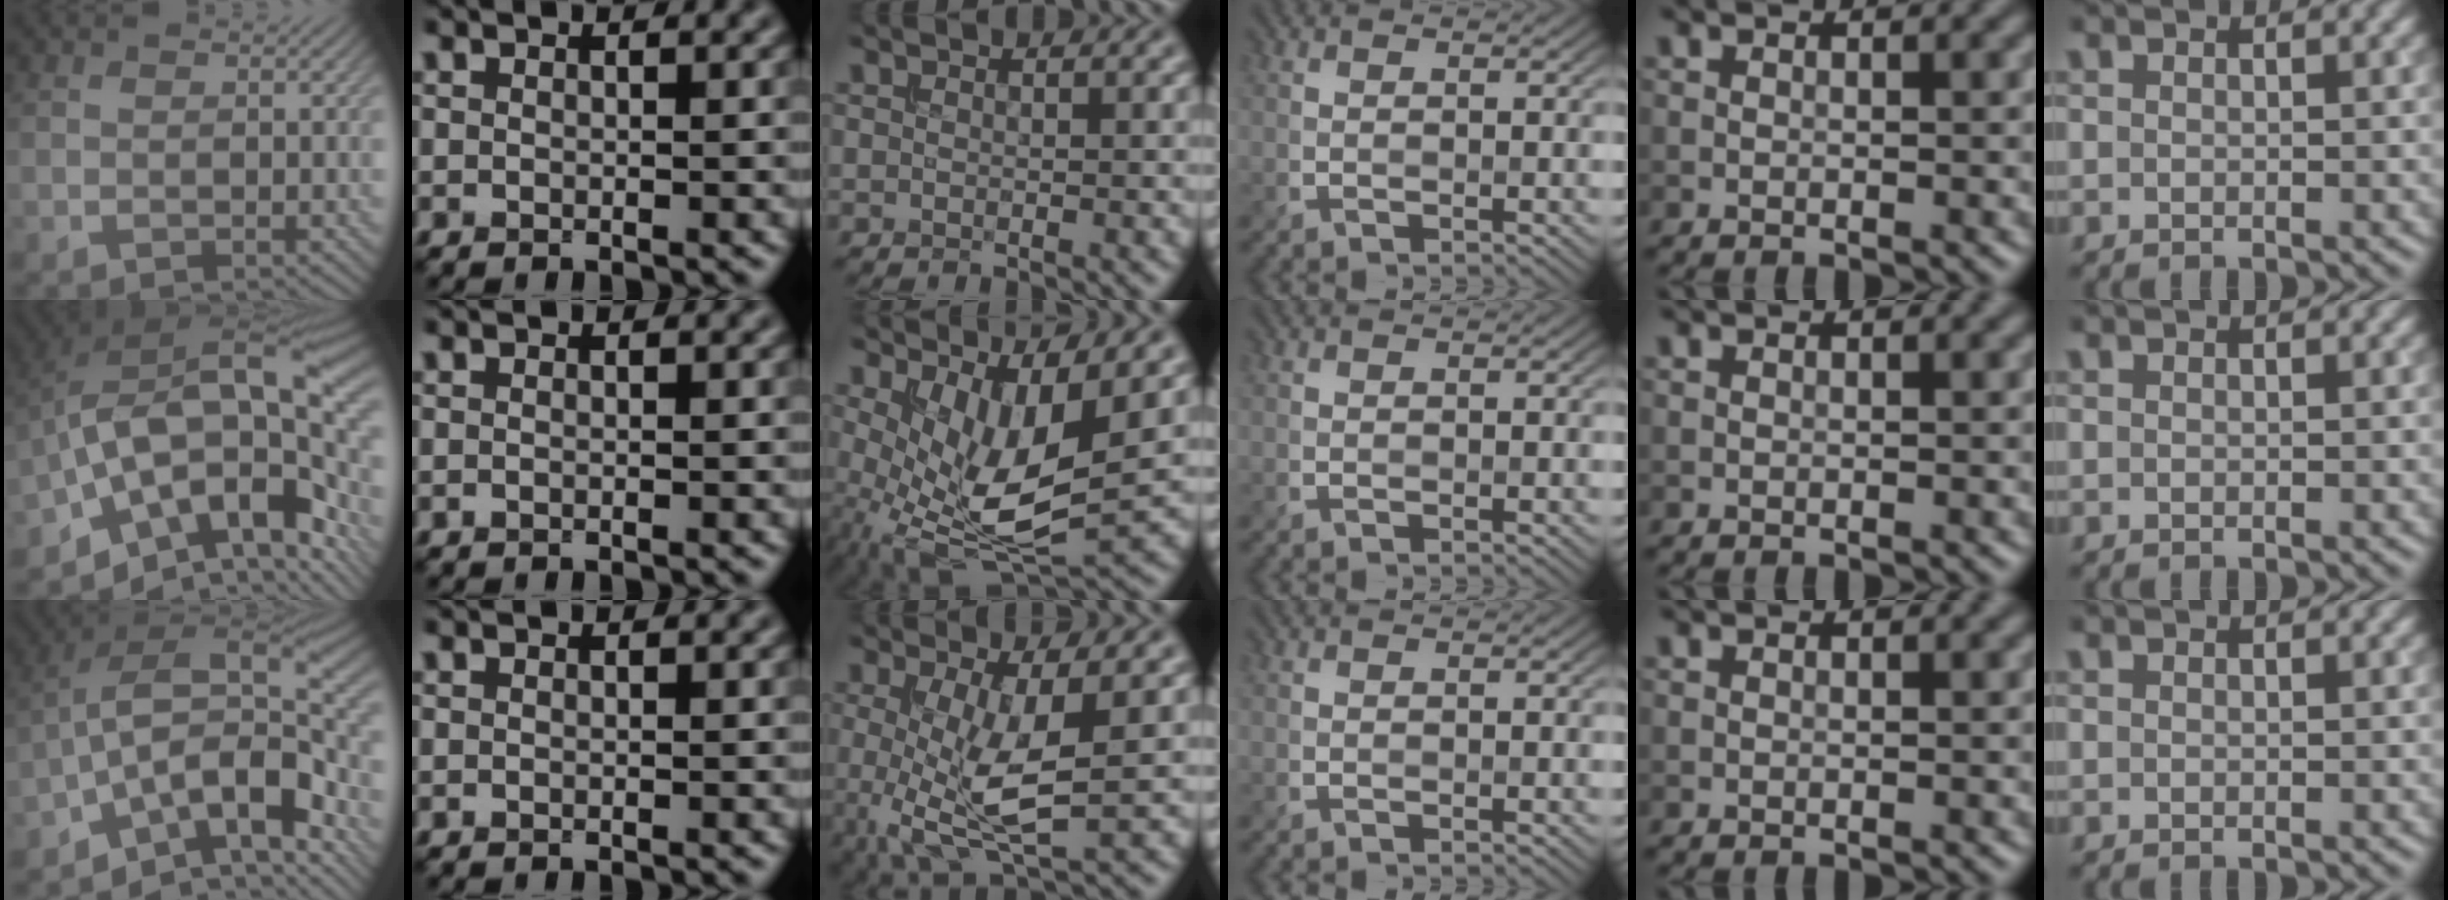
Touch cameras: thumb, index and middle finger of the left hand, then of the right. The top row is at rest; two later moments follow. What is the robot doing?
{"motion": "insert", "object": "bucket"}